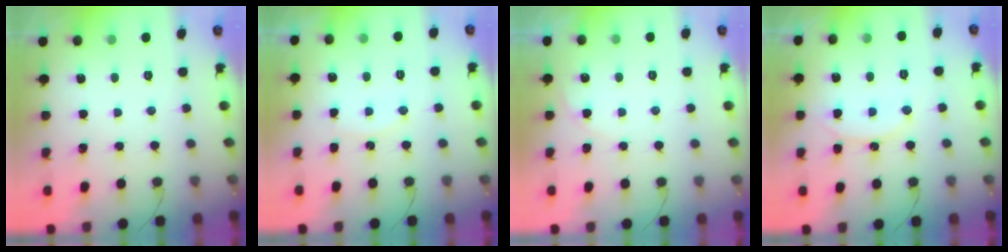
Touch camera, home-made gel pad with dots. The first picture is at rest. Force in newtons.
{"total": 7.3, "press": 7.3, "slide": 0.4}
{"total": 3.4, "press": 3.4, "slide": 0.1}
{"total": 9.6, "press": 9.5, "slide": 1.1}